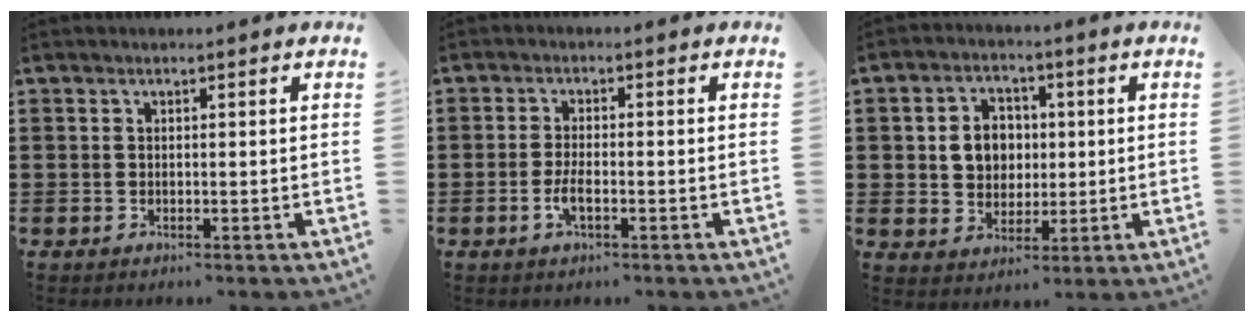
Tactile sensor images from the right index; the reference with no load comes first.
{"total": 2.9, "force": [-1.1, 0.8, 2.5], "torque": [-0.058, -0.003, -0.025]}
{"total": 6.3, "force": [0.6, 5.4, 3.2], "torque": [-0.072, 0.015, 0.007]}